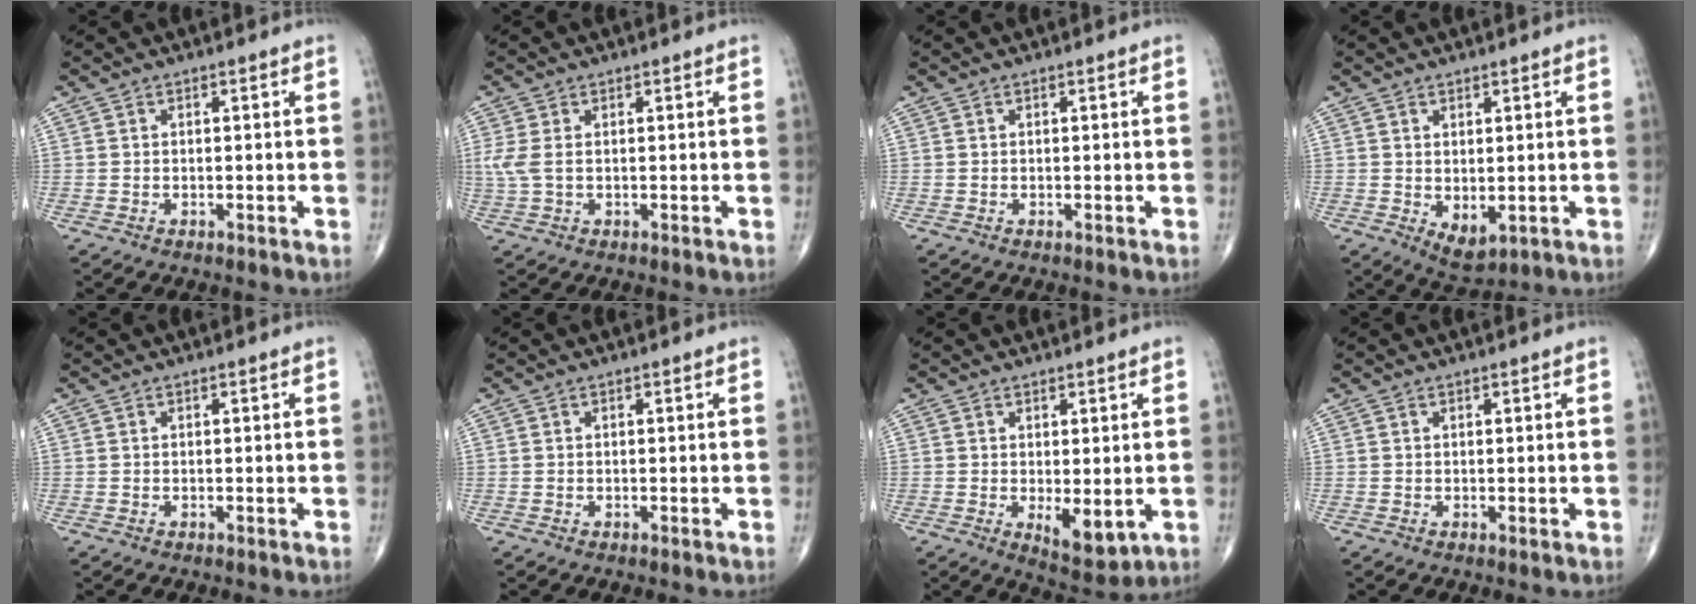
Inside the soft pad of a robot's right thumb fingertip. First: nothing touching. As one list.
[{"total": 3.4, "force": [0.4, 1.9, 2.8], "torque": [-0.089, 0.006, 0.013]}, {"total": 0.0}, {"total": 4.6, "force": [-0.5, 2.5, 3.8], "torque": [-0.051, -0.008, 0.008]}, {"total": 0.0}, {"total": 0.0}, {"total": 6.3, "force": [-0.9, 2.8, 5.6], "torque": [-0.071, -0.019, -0.001]}, {"total": 0.0}]